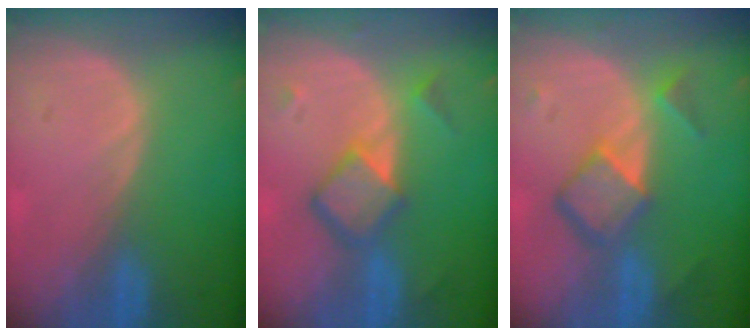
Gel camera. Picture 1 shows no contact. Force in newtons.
{"total": 6.6, "press": 5.7, "slide": 3.3}
{"total": 6.9, "press": 5.9, "slide": 3.5}